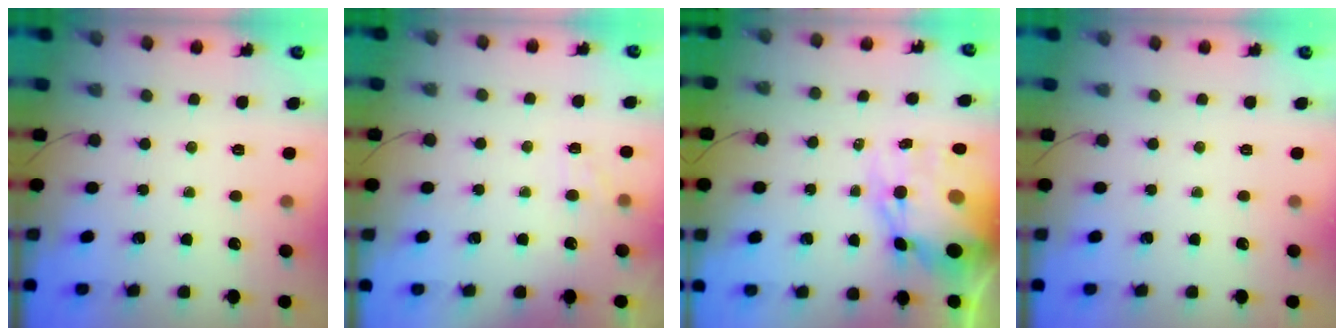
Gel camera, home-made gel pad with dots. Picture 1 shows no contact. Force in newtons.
{"total": 4.6, "press": 4.3, "slide": 1.6}
{"total": 15.7, "press": 15.2, "slide": 3.7}
{"total": 0.0}